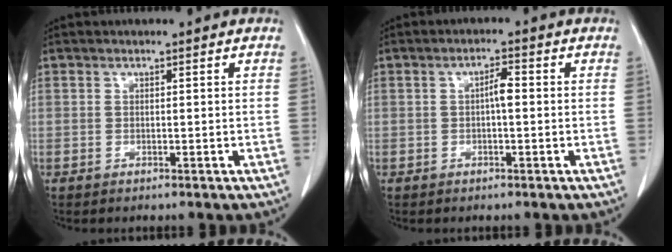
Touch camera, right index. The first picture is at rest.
{"total": 2.4, "force": [0.0, 0.6, 2.3], "torque": [-0.039, 0.005, -0.002]}